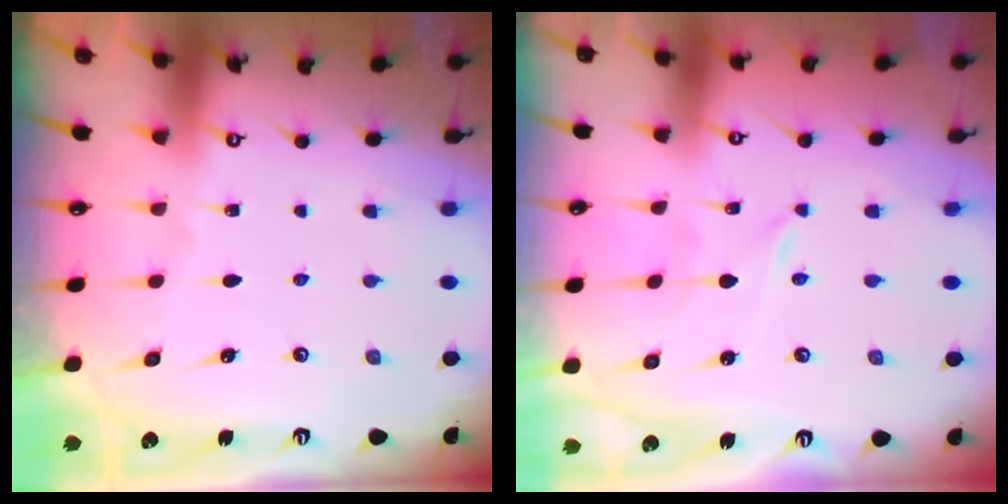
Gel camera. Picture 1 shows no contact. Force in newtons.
{"total": 0.0}